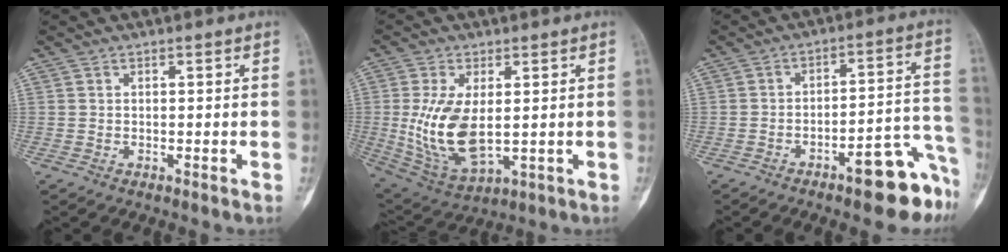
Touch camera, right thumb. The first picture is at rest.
{"total": 13.1, "force": [0.3, 6.8, 11.2], "torque": [-0.218, -0.013, 0.025]}
{"total": 13.1, "force": [-8.0, 3.7, 9.7], "torque": [-0.091, 0.080, -0.109]}